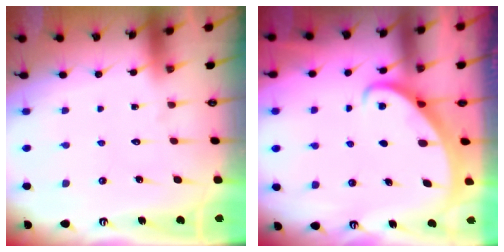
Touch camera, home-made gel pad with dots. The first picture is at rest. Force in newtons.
{"total": 2.1, "press": 2.1, "slide": 0.2}